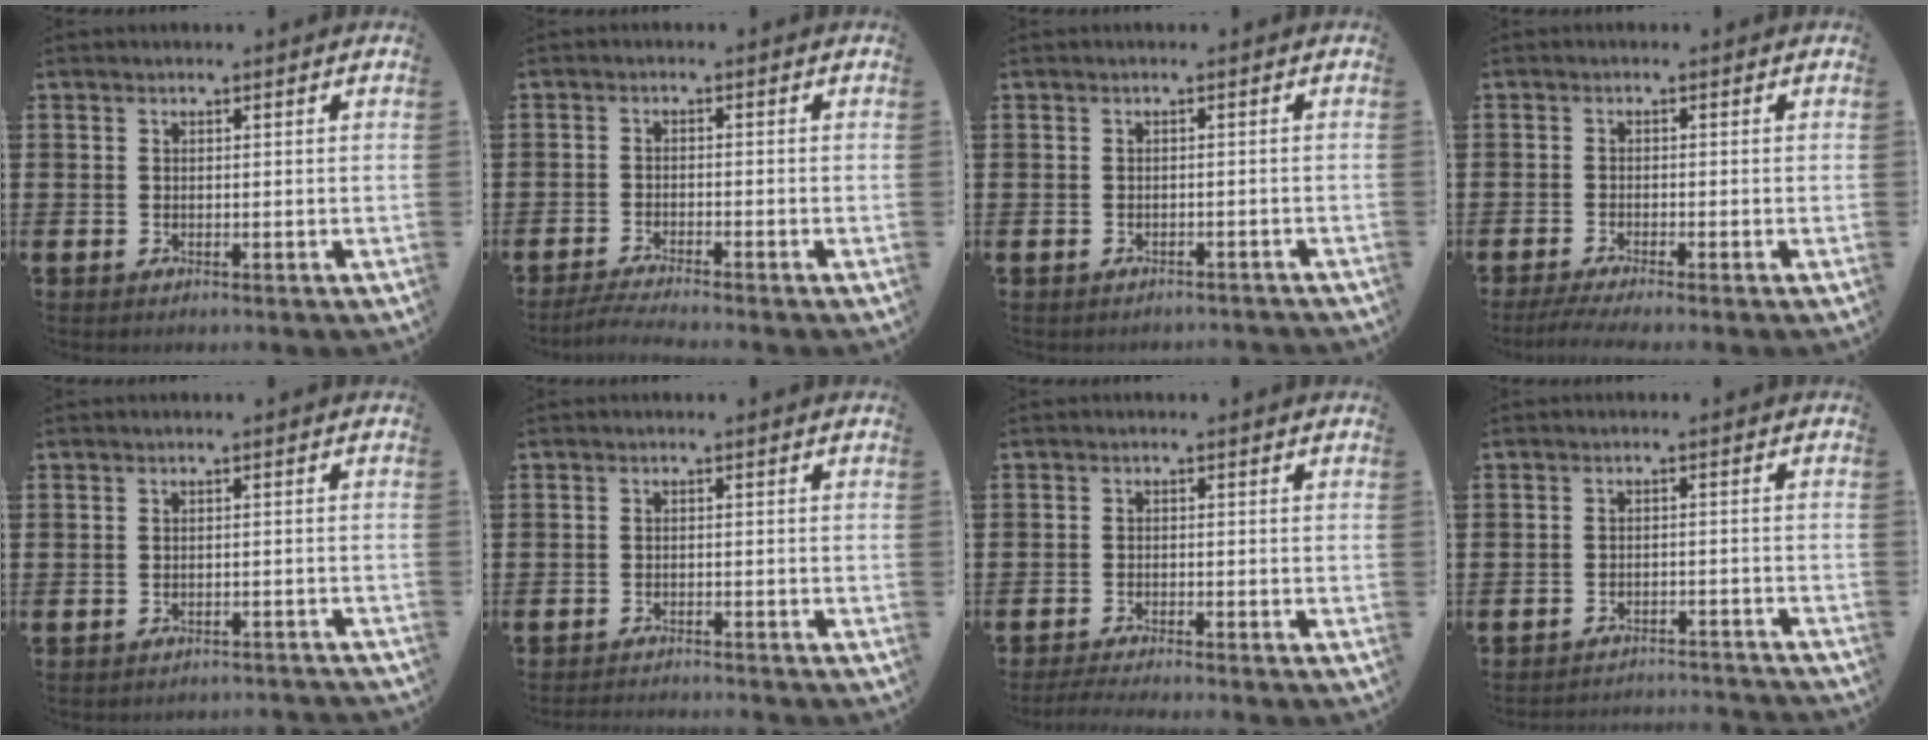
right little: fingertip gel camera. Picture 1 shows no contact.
{"total": 2.0, "force": [-1.7, -0.1, 1.0], "torque": [-0.016, 0.002, -0.032]}
{"total": 0.6, "force": [-0.6, 0.0, 0.0], "torque": [-0.002, -0.001, -0.014]}
{"total": 1.6, "force": [-1.1, 0.0, 1.2], "torque": [-0.018, 0.000, -0.020]}
{"total": 1.0, "force": [-1.0, -0.1, 0.0], "torque": [-0.003, 0.002, -0.021]}
{"total": 1.2, "force": [-1.2, -0.1, -0.1], "torque": [-0.001, 0.001, -0.024]}
{"total": 1.7, "force": [-1.5, -0.1, 0.8], "torque": [-0.011, 0.003, -0.028]}
{"total": 2.2, "force": [-2.2, -0.1, -0.1], "torque": [-0.003, 0.005, -0.049]}